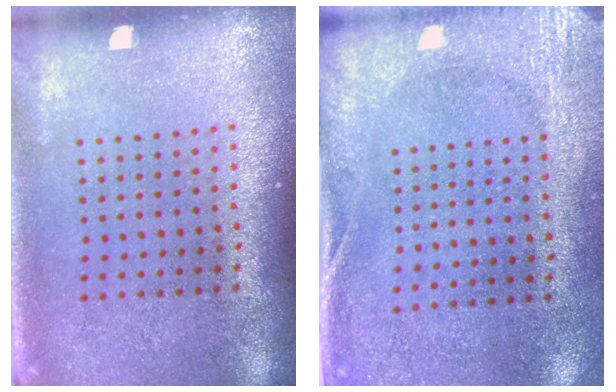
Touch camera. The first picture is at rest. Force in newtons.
{"total": 2.7, "press": 2.1, "slide": 1.7}